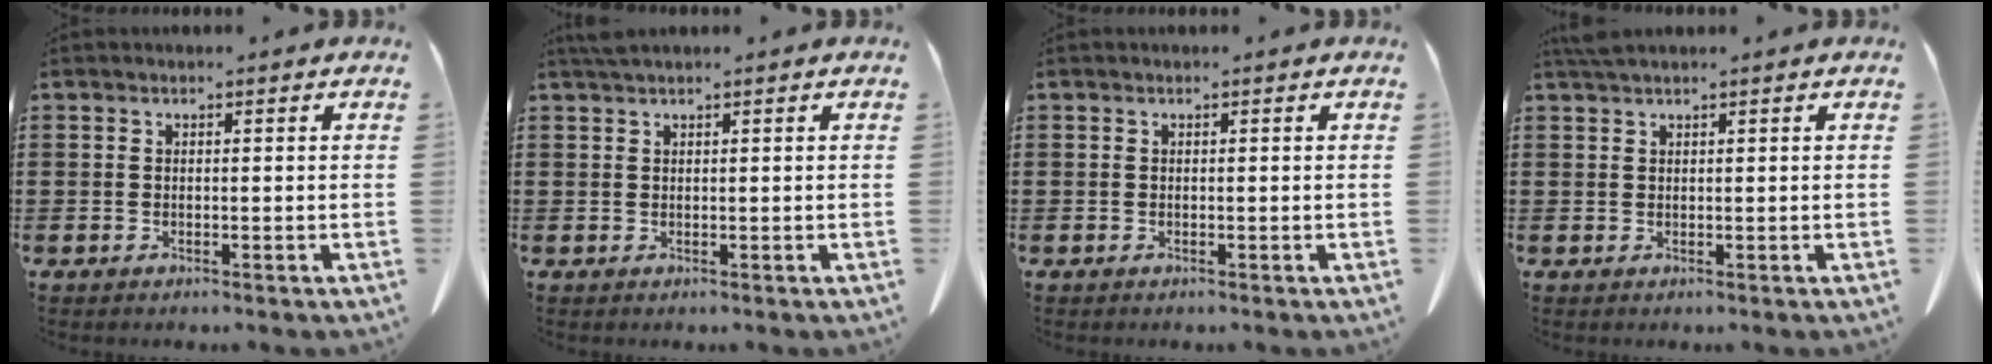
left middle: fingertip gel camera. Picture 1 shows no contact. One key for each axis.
{"total": 1.1, "fx": 1.0, "fy": 0.0, "fz": 0.6, "tx": -0.014, "ty": -0.001, "tz": 0.019}
{"total": 0.0}
{"total": 1.5, "fx": 1.2, "fy": 0.0, "fz": 0.8, "tx": -0.019, "ty": 0.000, "tz": 0.024}